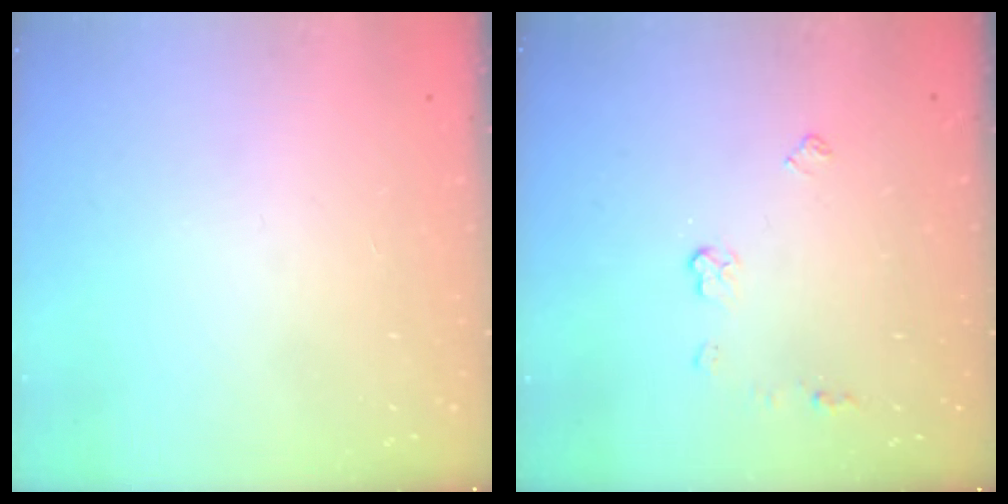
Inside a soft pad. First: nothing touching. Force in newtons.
{"total": 4.0, "press": 4.0, "slide": 0.7}